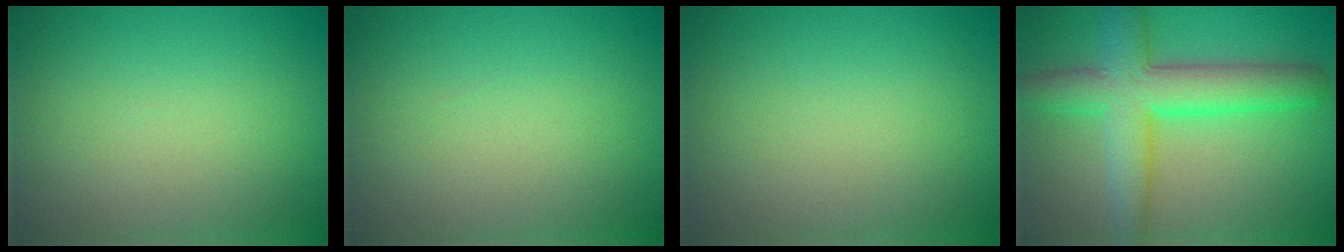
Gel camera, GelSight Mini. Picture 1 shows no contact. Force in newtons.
{"total": 0.0}
{"total": 0.0}
{"total": 7.3, "press": 7.3, "slide": 0.3}